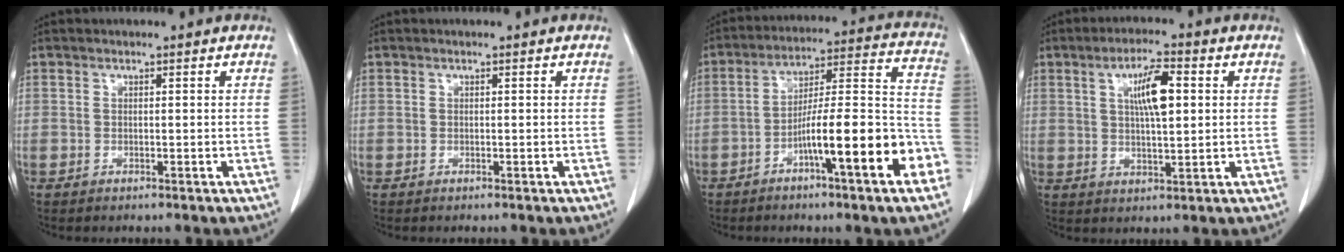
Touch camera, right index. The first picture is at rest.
{"total": 0.0}
{"total": 17.3, "force": [-7.3, 1.3, 15.7], "torque": [-0.214, 0.018, -0.111]}
{"total": 7.3, "force": [1.9, 1.6, 6.8], "torque": [-0.119, 0.007, 0.035]}